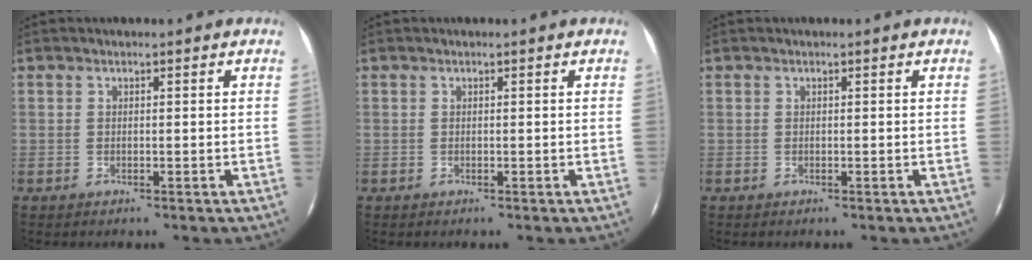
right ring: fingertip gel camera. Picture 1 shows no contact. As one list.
[{"total": 0.0}, {"total": 0.0}]